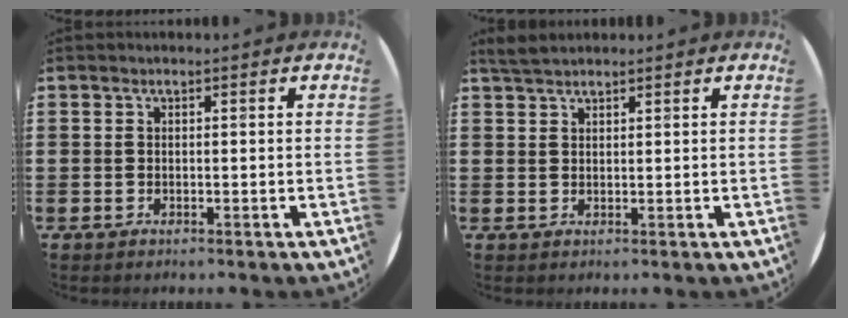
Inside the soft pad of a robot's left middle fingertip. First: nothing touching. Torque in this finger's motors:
{"motor_torque": [0.39, -0.35, 0.01, 0.00]}